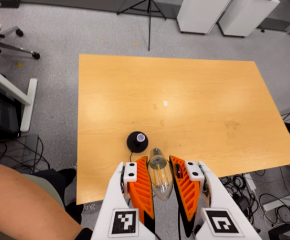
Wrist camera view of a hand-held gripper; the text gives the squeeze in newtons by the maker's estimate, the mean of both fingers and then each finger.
{"total": 21.4, "left": 23.6, "right": 19.1}